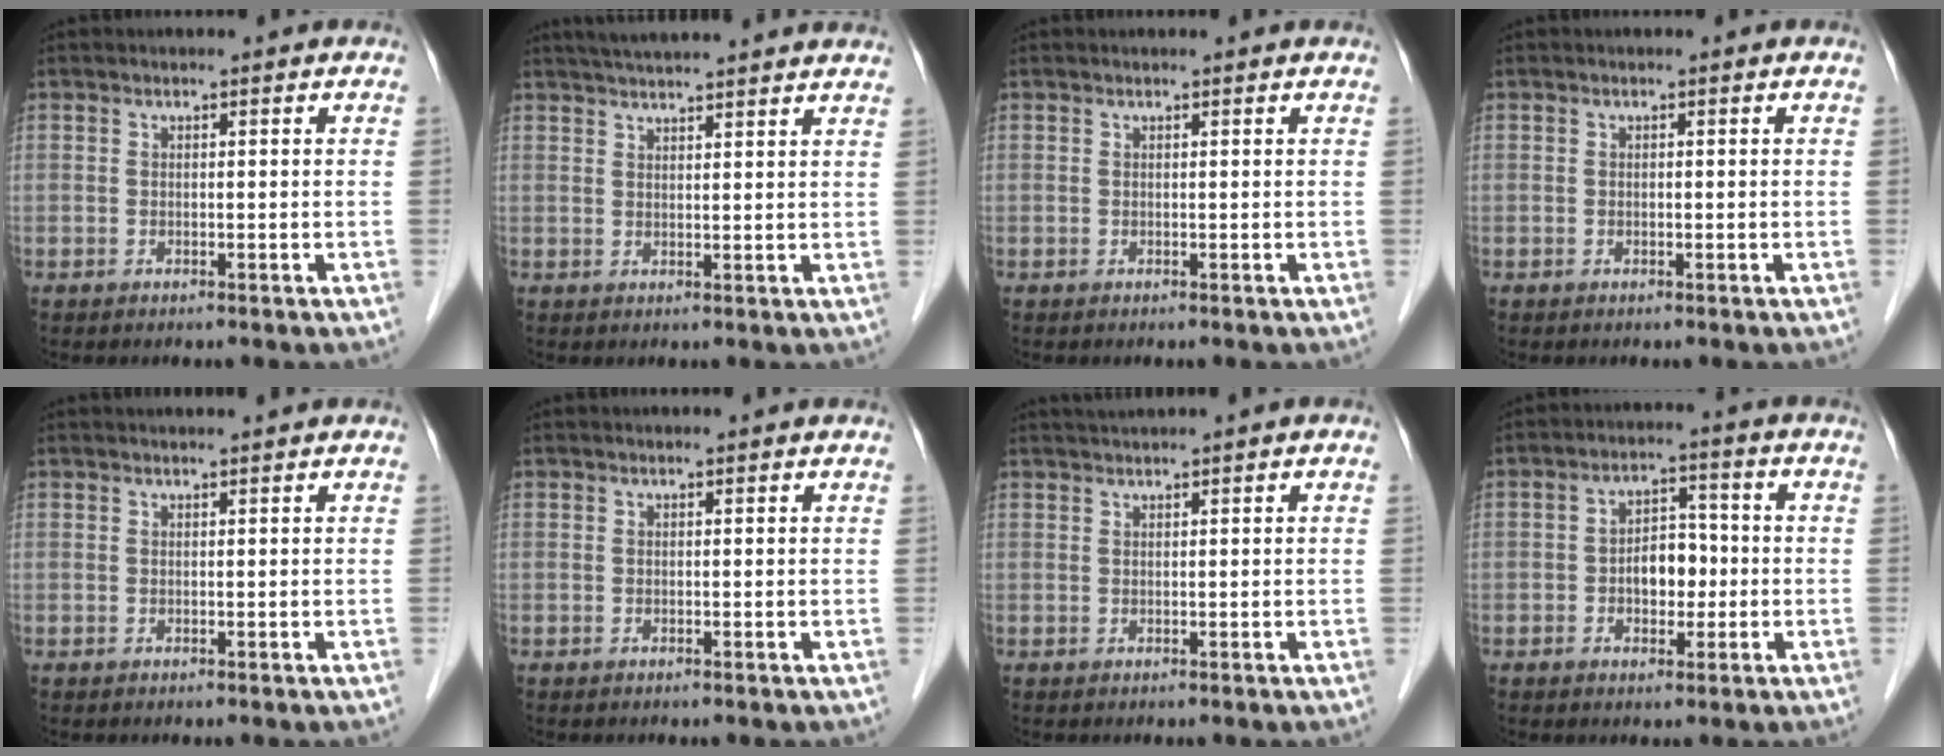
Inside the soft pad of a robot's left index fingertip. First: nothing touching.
{"total": 12.5, "force": [11.3, 0.6, 5.4], "torque": [-0.084, 0.034, 0.145]}
{"total": 0.7, "force": [0.7, 0.0, 0.2], "torque": [-0.004, 0.005, 0.008]}
{"total": 0.0}
{"total": 2.2, "force": [2.0, -0.2, 0.7], "torque": [-0.006, 0.016, 0.032]}
{"total": 1.3, "force": [1.2, 0.1, 0.3], "torque": [-0.010, 0.010, 0.014]}
{"total": 1.9, "force": [1.6, -0.4, 0.9], "torque": [-0.016, 0.015, 0.033]}
{"total": 5.5, "force": [-0.9, 3.3, 4.2], "torque": [-0.072, 0.017, -0.015]}